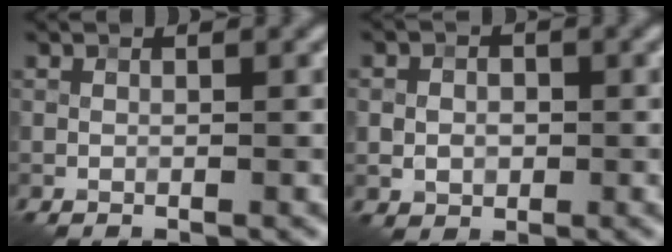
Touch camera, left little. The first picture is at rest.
{"total": 2.5, "force": [-0.1, 2.3, 1.1], "torque": [-0.008, 0.005, -0.013]}